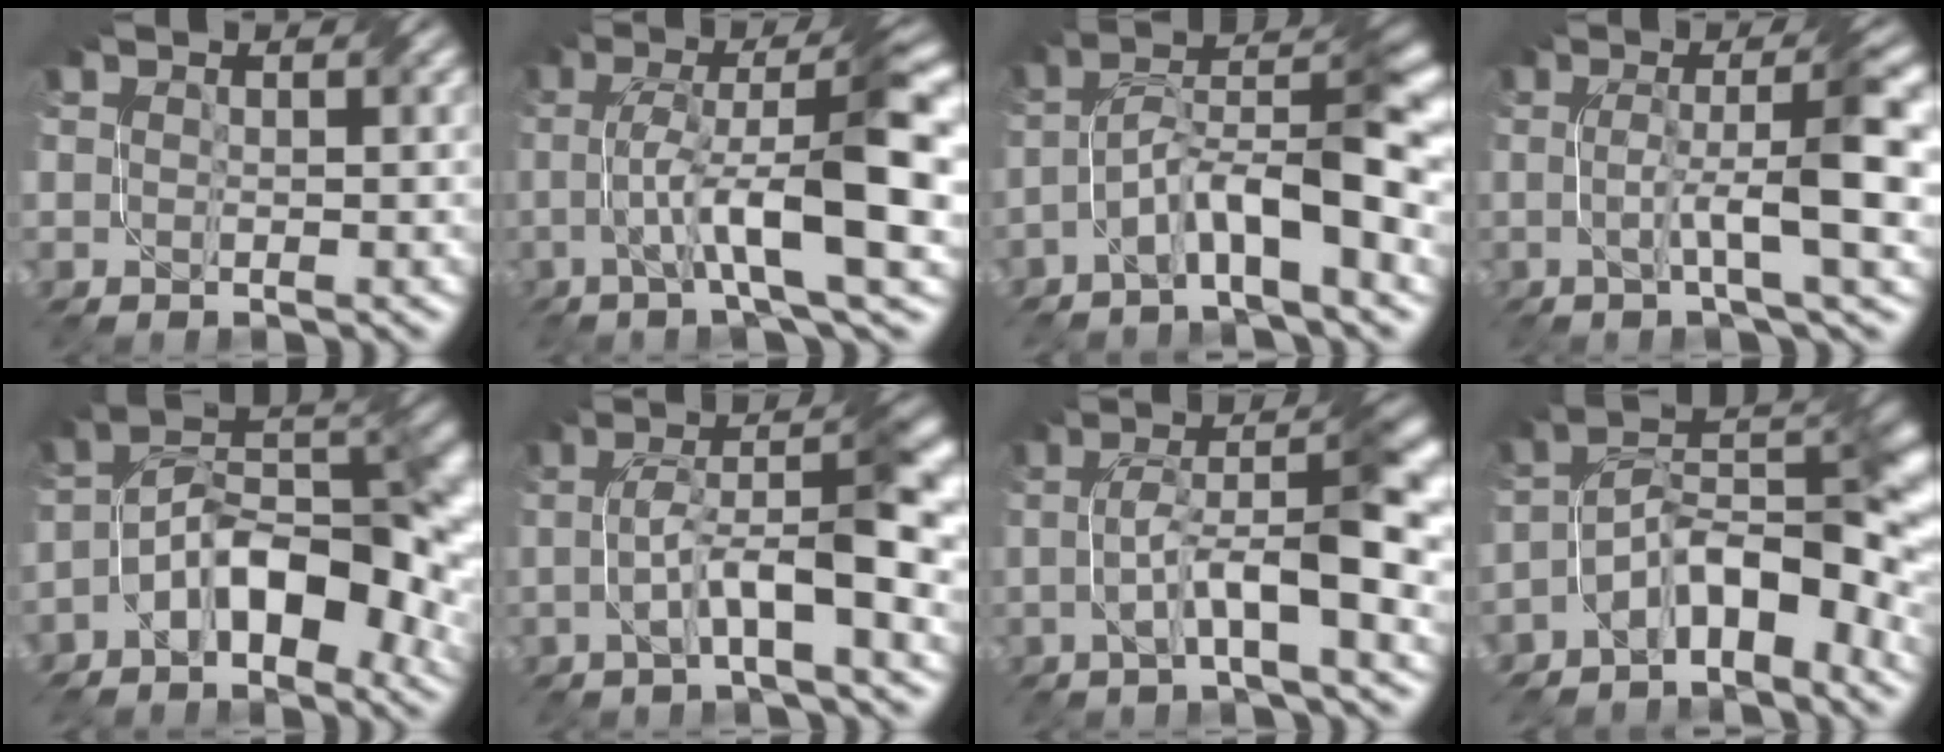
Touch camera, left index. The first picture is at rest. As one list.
[{"total": 10.5, "force": [-0.6, 1.9, 10.3], "torque": [-0.164, 0.020, -0.014]}, {"total": 7.7, "force": [-3.1, 1.9, 6.8], "torque": [-0.120, 0.022, -0.057]}, {"total": 7.2, "force": [-0.2, 0.9, 7.1], "torque": [-0.113, 0.009, -0.003]}, {"total": 11.0, "force": [-3.6, 5.0, 9.1], "torque": [-0.136, 0.015, -0.069]}, {"total": 7.6, "force": [-1.0, 1.7, 7.3], "torque": [-0.126, 0.018, -0.019]}, {"total": 7.7, "force": [-0.8, 1.7, 7.5], "torque": [-0.129, 0.016, -0.016]}, {"total": 8.7, "force": [-3.7, 4.0, 6.8], "torque": [-0.093, 0.020, -0.075]}]